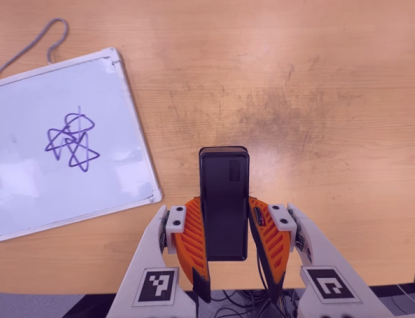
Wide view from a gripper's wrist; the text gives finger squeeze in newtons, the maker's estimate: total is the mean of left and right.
{"total": 4.0, "left": 2.8, "right": 5.1}